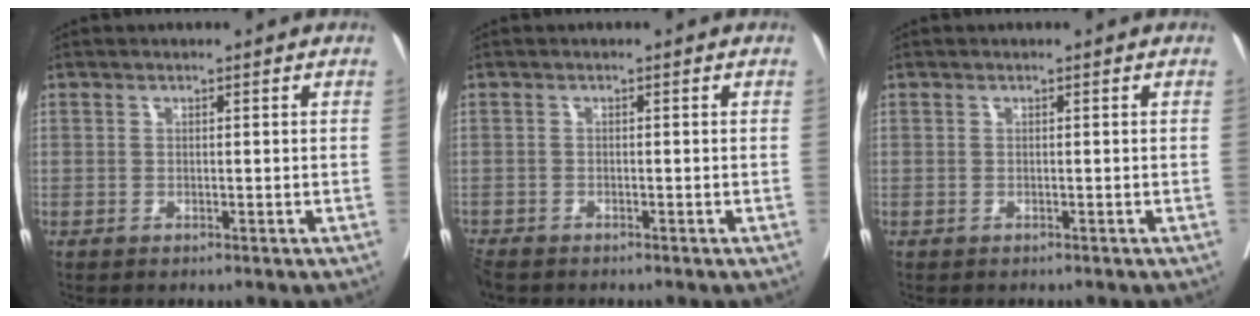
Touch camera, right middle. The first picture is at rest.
{"total": 3.0, "force": [-2.8, 0.7, 1.0], "torque": [-0.022, -0.011, -0.053]}
{"total": 0.8, "force": [-0.8, 0.2, 0.3], "torque": [-0.004, -0.002, -0.012]}